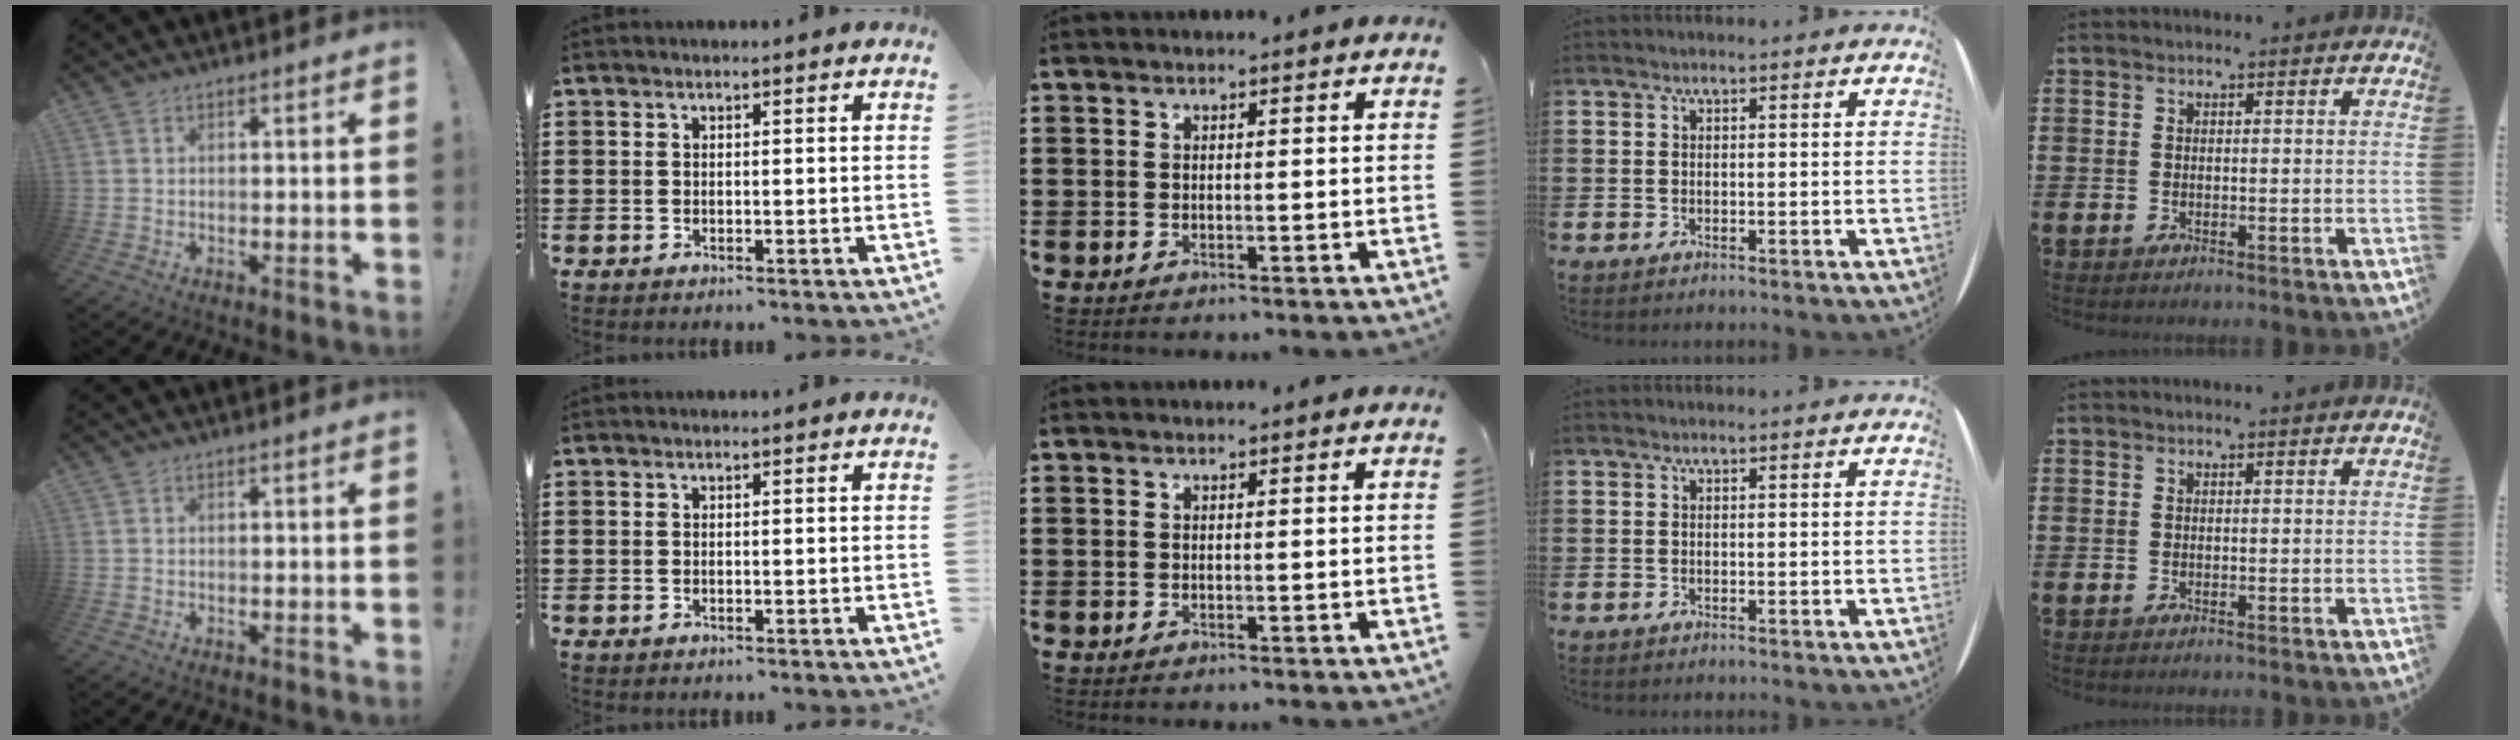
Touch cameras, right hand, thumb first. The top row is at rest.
{}